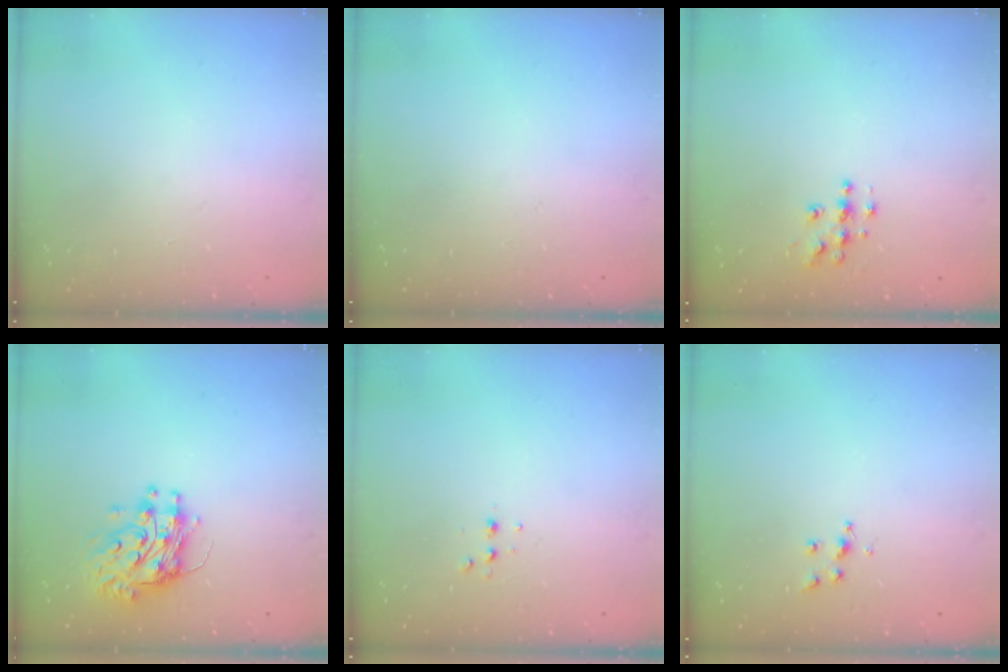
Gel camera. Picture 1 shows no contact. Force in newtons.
{"total": 0.0}
{"total": 5.9, "press": 5.9, "slide": 0.2}
{"total": 10.1, "press": 10.1, "slide": 1.0}
{"total": 3.6, "press": 3.5, "slide": 1.1}
{"total": 6.1, "press": 6.1, "slide": 0.5}